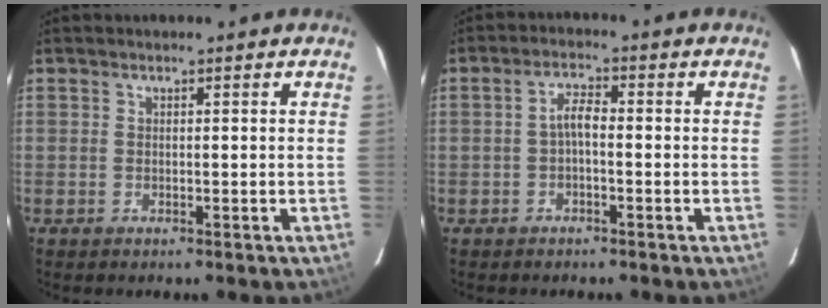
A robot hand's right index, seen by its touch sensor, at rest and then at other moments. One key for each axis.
{"total": 2.8, "fx": -0.9, "fy": 0.9, "fz": 2.4, "tx": -0.050, "ty": 0.011, "tz": -0.017}